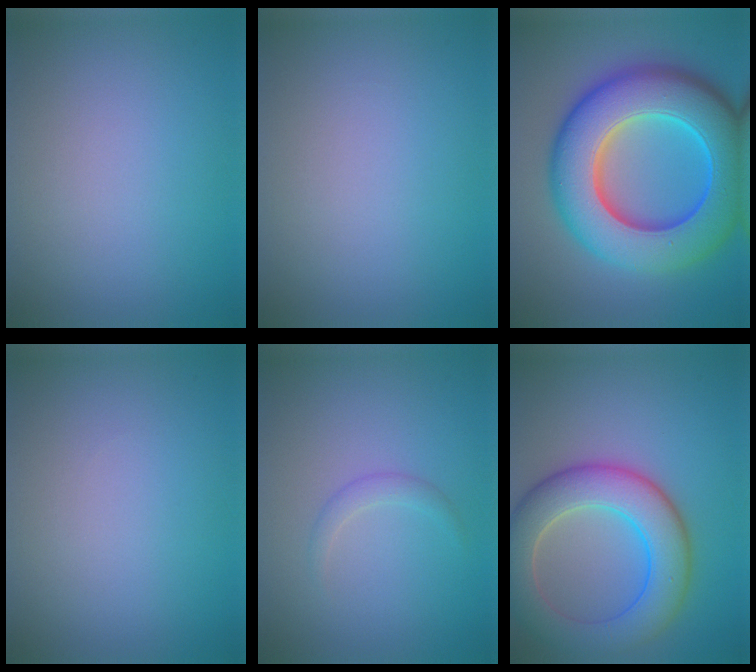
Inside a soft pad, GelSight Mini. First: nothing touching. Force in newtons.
{"total": 0.0}
{"total": 13.9, "press": 13.9, "slide": 0.1}
{"total": 0.0}
{"total": 1.2, "press": 1.1, "slide": 0.1}
{"total": 8.1, "press": 8.1, "slide": 0.5}